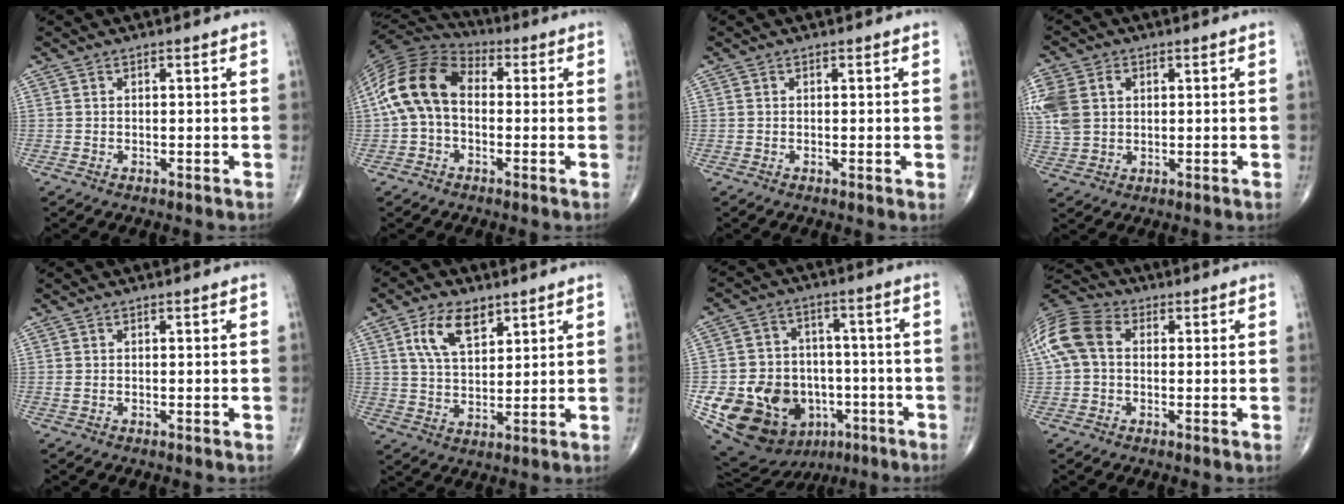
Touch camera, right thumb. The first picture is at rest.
{"total": 14.5, "force": [0.2, 9.8, 10.7], "torque": [-0.207, 0.037, -0.010]}
{"total": 0.8, "force": [0.1, 0.1, 0.8], "torque": [-0.017, -0.004, 0.000]}
{"total": 12.0, "force": [2.6, 9.3, 7.1], "torque": [-0.181, 0.010, 0.054]}
{"total": 0.8, "force": [0.0, 0.3, 0.7], "torque": [-0.017, -0.004, 0.004]}
{"total": 9.0, "force": [4.6, 4.8, 6.1], "torque": [-0.098, -0.019, 0.089]}
{"total": 22.3, "force": [-6.8, 17.1, 12.5], "torque": [-0.201, 0.040, -0.088]}
{"total": 11.7, "force": [1.6, 8.3, 8.0], "torque": [-0.175, 0.035, 0.022]}